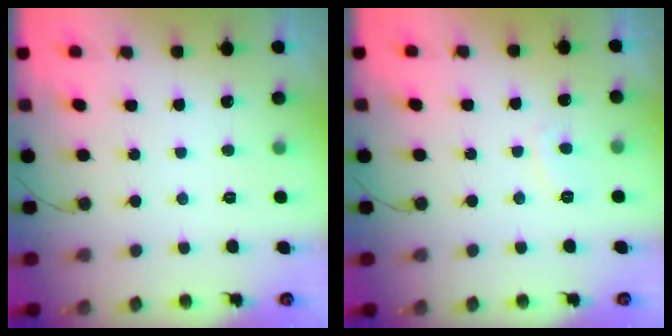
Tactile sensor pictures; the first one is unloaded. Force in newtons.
{"total": 2.3, "press": 2.1, "slide": 0.7}